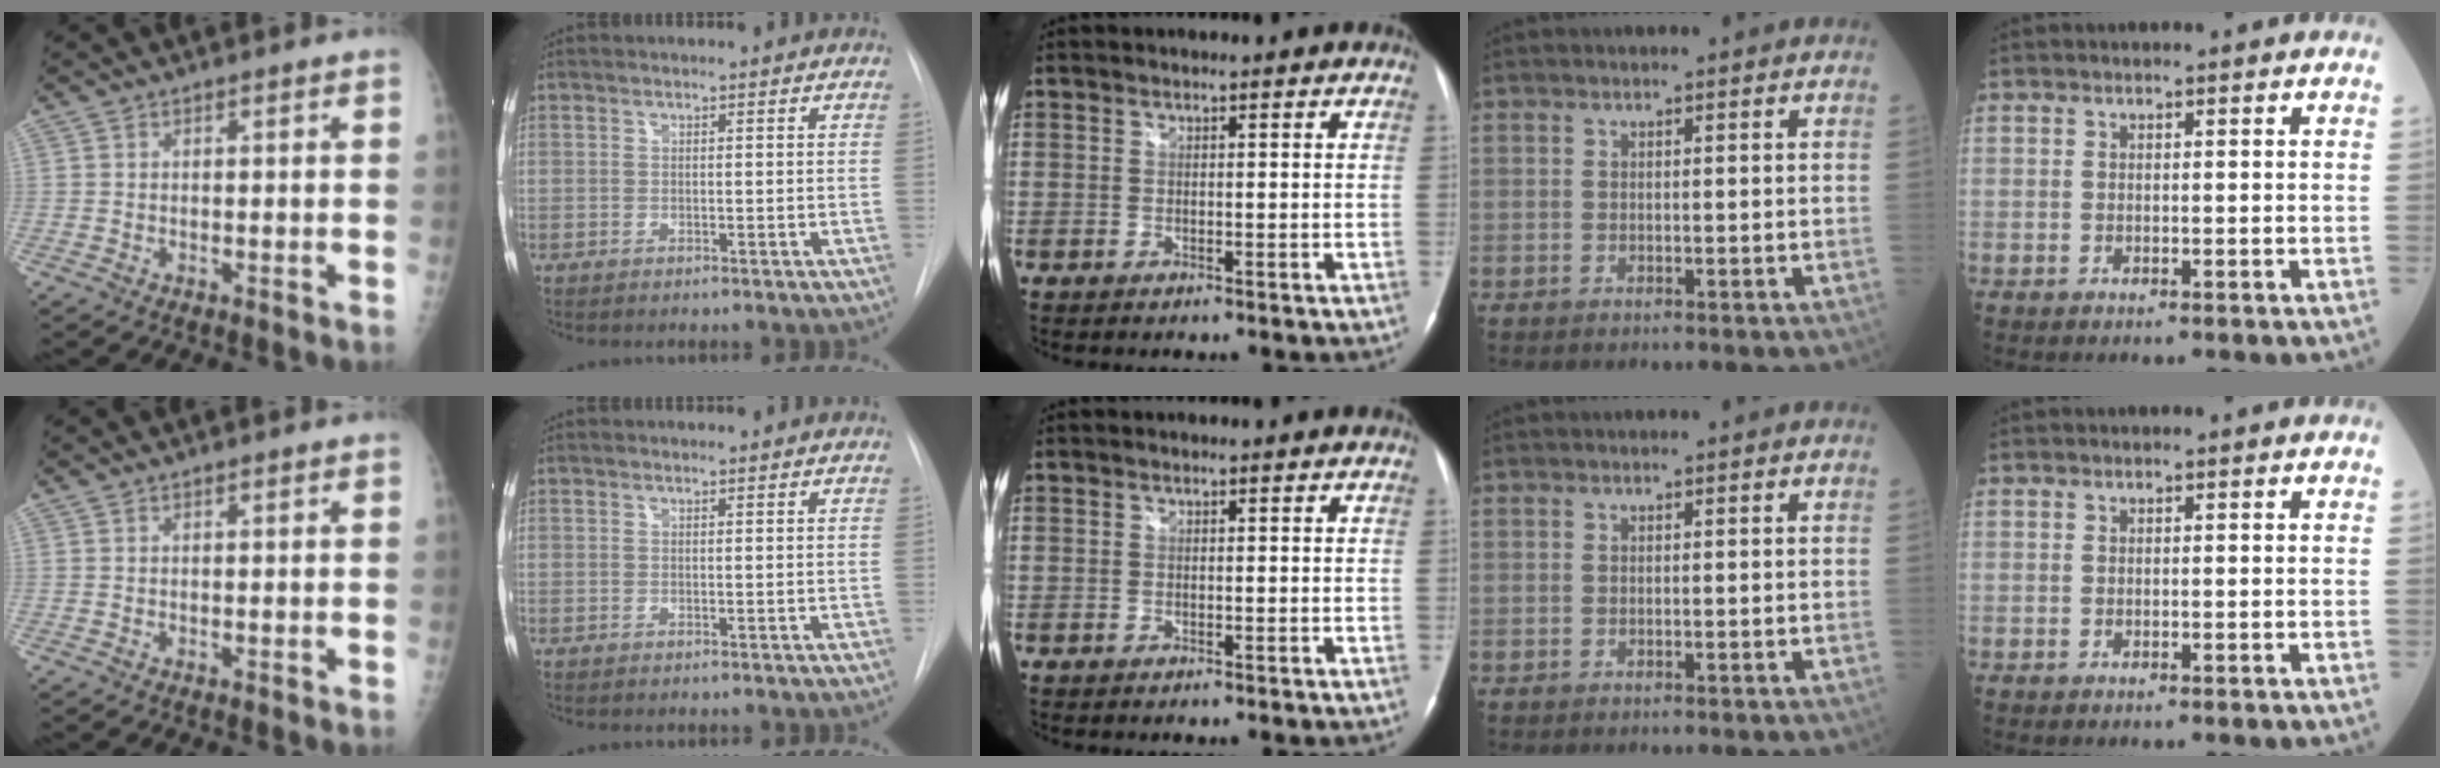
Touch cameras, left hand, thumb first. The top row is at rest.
{"index": {"total": 0.8, "force": [0.8, 0.1, 0.1], "torque": [-0.006, 0.009, 0.010]}}